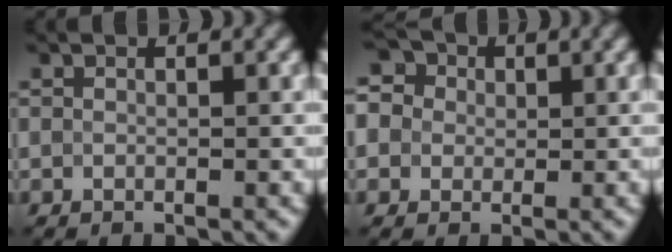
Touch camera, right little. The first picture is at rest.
{"total": 7.1, "force": [2.9, 5.6, 3.2], "torque": [-0.051, 0.040, 0.014]}